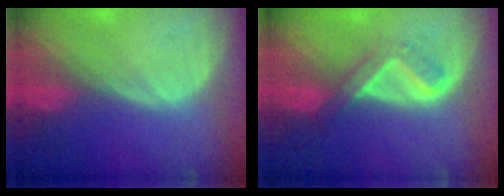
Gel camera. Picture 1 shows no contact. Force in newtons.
{"total": 5.3, "press": 4.6, "slide": 2.6}